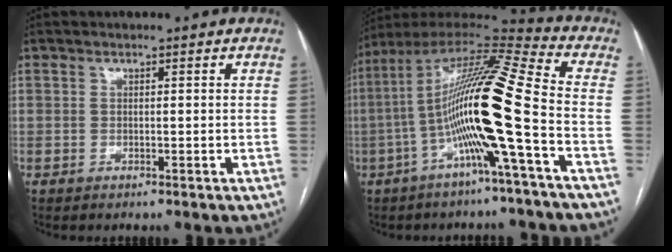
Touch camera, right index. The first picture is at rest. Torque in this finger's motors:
{"motor_torque": [2.14, 0.00, 1.05, 0.21]}